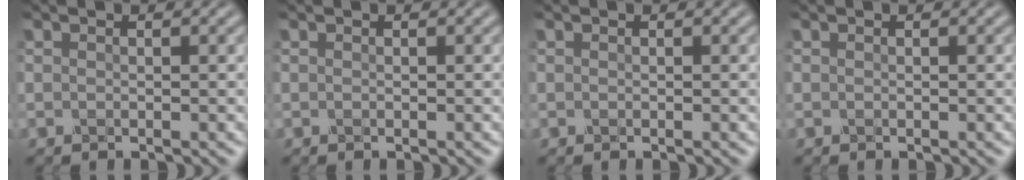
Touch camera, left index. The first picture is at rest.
{"total": 0.0}
{"total": 0.0}
{"total": 0.0}